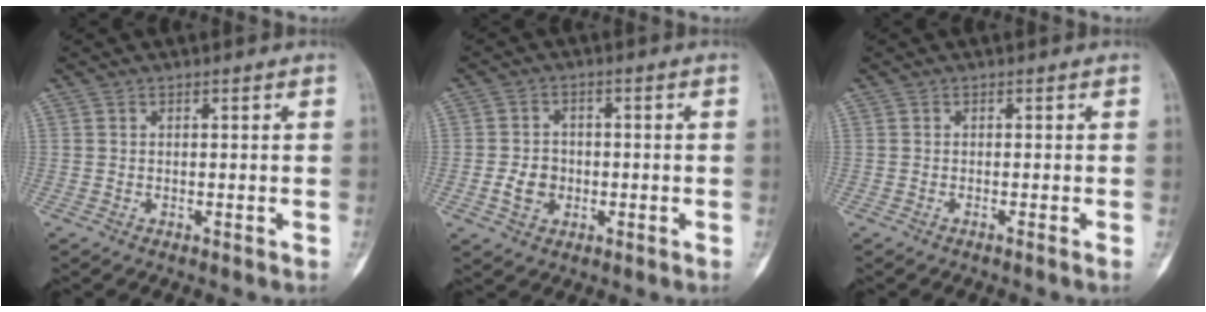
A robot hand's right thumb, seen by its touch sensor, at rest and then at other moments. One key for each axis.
{"total": 5.1, "fx": -1.2, "fy": 4.2, "fz": 2.6, "tx": -0.033, "ty": 0.010, "tz": -0.021}
{"total": 0.7, "fx": -0.4, "fy": -0.3, "fz": 0.5, "tx": -0.003, "ty": 0.003, "tz": -0.010}